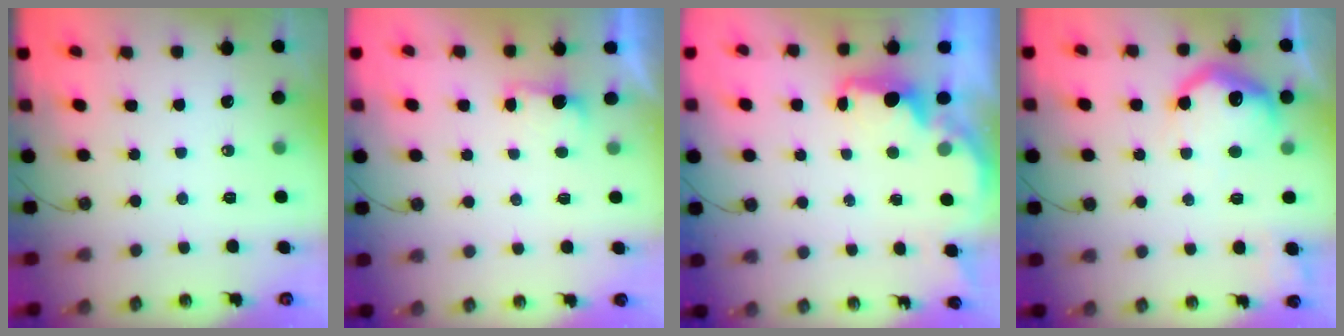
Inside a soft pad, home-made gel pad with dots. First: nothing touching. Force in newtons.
{"total": 2.3, "press": 2.1, "slide": 1.0}
{"total": 2.5, "press": 2.3, "slide": 0.8}
{"total": 15.7, "press": 15.6, "slide": 1.3}